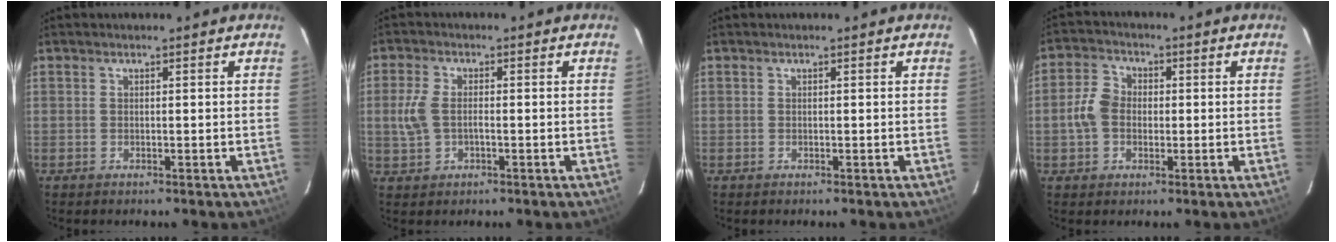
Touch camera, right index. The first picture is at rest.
{"total": 5.0, "force": [-0.5, 2.9, 4.0], "torque": [-0.096, 0.003, -0.006]}
{"total": 0.0}
{"total": 6.0, "force": [-0.5, 4.8, 3.7], "torque": [-0.079, 0.017, -0.007]}